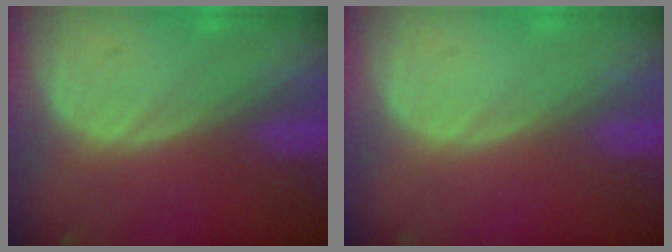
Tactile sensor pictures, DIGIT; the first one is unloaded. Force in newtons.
{"total": 0.0}